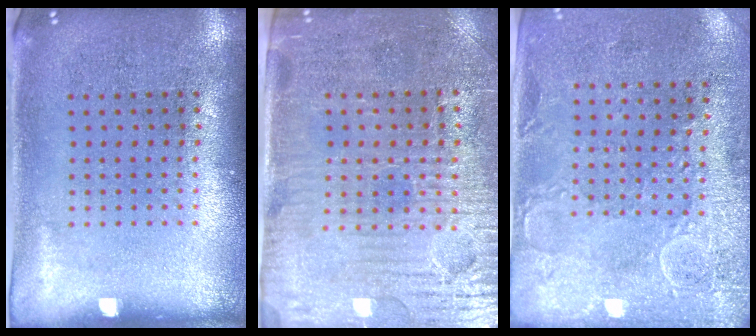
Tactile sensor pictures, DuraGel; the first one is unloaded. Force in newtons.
{"total": 3.8, "press": 3.6, "slide": 1.4}
{"total": 2.7, "press": 2.4, "slide": 1.2}